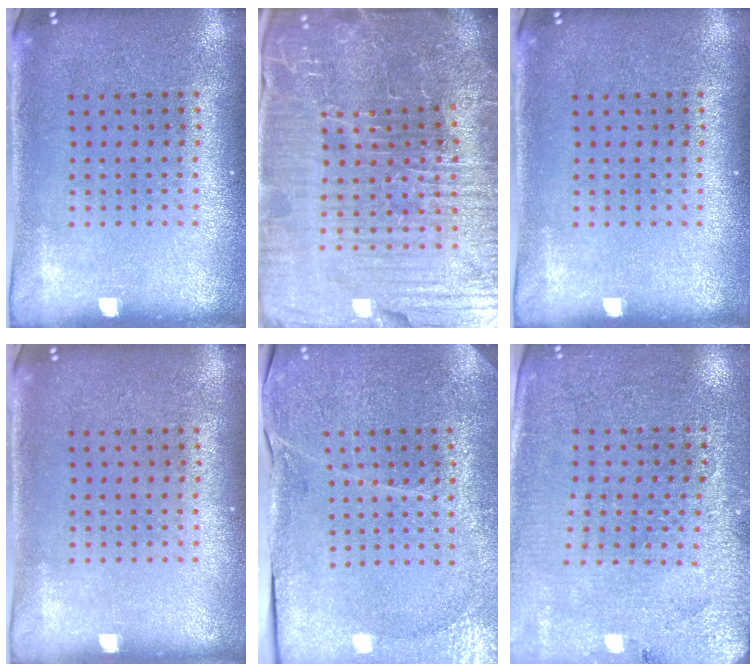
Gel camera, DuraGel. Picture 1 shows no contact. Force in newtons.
{"total": 6.8, "press": 6.2, "slide": 2.7}
{"total": 0.0}
{"total": 0.0}
{"total": 3.3, "press": 3.2, "slide": 0.6}
{"total": 2.8, "press": 2.8, "slide": 0.5}